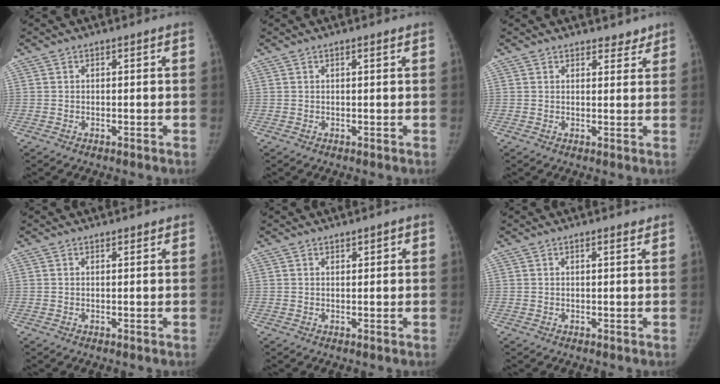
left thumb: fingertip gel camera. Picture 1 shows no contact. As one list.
[{"total": 0.6, "force": [0.4, 0.1, 0.5], "torque": [-0.008, 0.000, 0.005]}, {"total": 2.7, "force": [2.3, 1.4, 0.5], "torque": [0.017, -0.015, 0.027]}, {"total": 0.8, "force": [0.7, 0.4, 0.2], "torque": [-0.002, -0.005, 0.008]}, {"total": 1.5, "force": [0.8, 0.7, 1.0], "torque": [-0.007, -0.002, 0.011]}, {"total": 1.2, "force": [0.8, 0.3, 0.8], "torque": [-0.013, -0.004, 0.013]}]